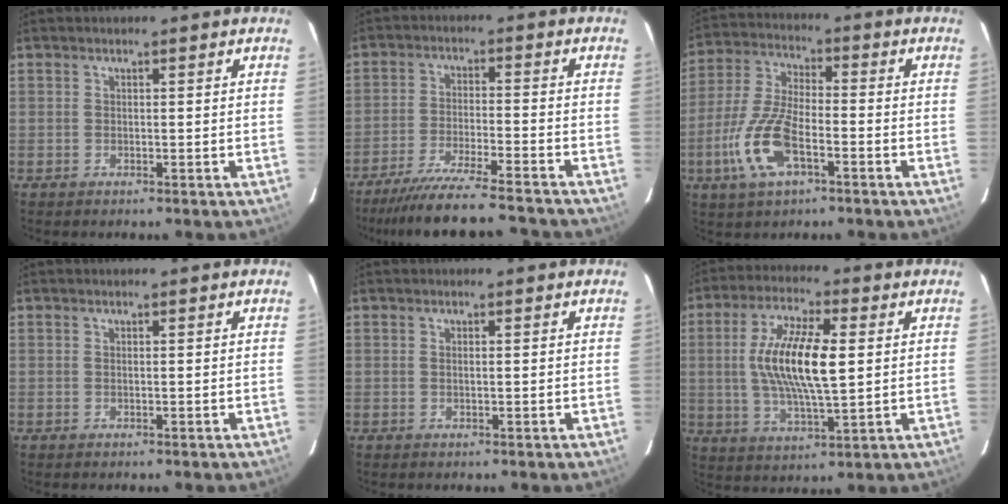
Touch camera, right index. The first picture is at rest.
{"total": 16.4, "force": [-15.0, 0.7, 6.6], "torque": [-0.139, -0.028, -0.236]}
{"total": 12.8, "force": [-5.1, 5.0, 10.6], "torque": [-0.236, -0.004, -0.100]}
{"total": 0.0}
{"total": 0.7, "force": [0.2, 0.1, 0.6], "torque": [-0.013, 0.002, 0.003]}
{"total": 13.9, "force": [1.6, 4.0, 13.2], "torque": [-0.255, 0.004, 0.031]}